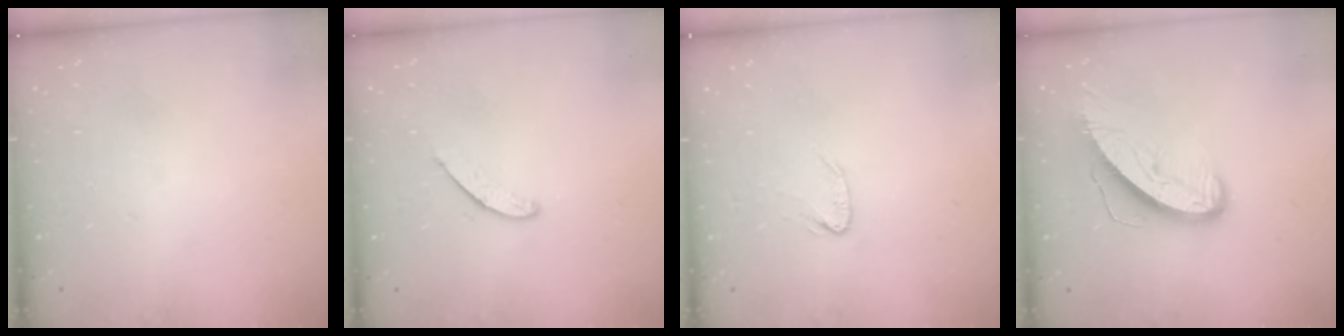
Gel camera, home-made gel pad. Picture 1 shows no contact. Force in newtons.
{"total": 5.0, "press": 5.0, "slide": 0.4}
{"total": 3.8, "press": 3.8, "slide": 0.3}
{"total": 11.1, "press": 11.1, "slide": 1.0}